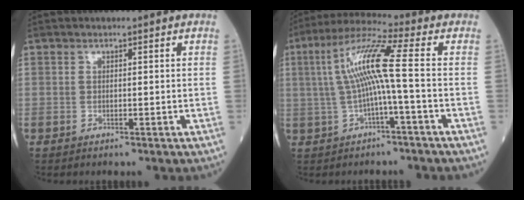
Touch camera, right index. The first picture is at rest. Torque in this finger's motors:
{"motor_torque": [0.52, 0.07, 0.73, 0.21]}